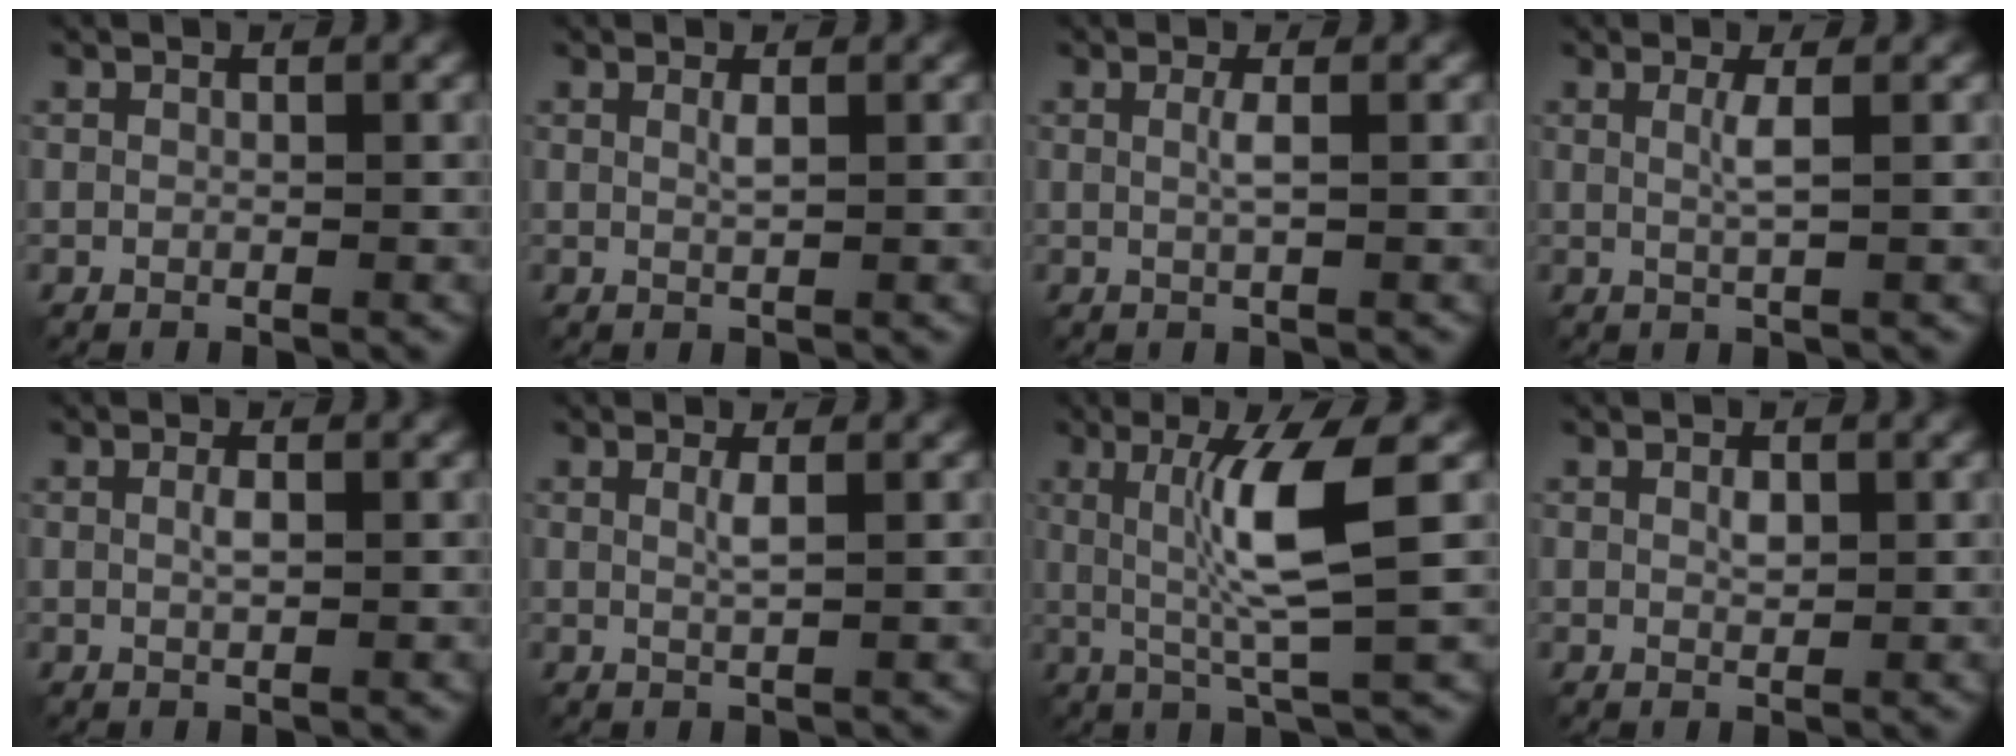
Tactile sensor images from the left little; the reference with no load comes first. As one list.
[{"total": 0.9, "force": [0.1, 0.1, 0.8], "torque": [-0.017, 0.000, -0.001]}, {"total": 1.3, "force": [-0.1, 0.2, 1.2], "torque": [-0.024, -0.001, -0.006]}, {"total": 1.7, "force": [0.1, 0.2, 1.7], "torque": [-0.034, -0.002, -0.002]}, {"total": 1.0, "force": [-0.1, 0.2, 1.0], "torque": [-0.020, -0.002, -0.001]}, {"total": 1.3, "force": [0.1, 0.1, 1.3], "torque": [-0.026, -0.002, -0.001]}, {"total": 6.8, "force": [0.5, 0.7, 6.8], "torque": [-0.132, -0.002, 0.014]}, {"total": 1.0, "force": [0.1, 0.5, 0.9], "torque": [-0.019, -0.001, 0.002]}]